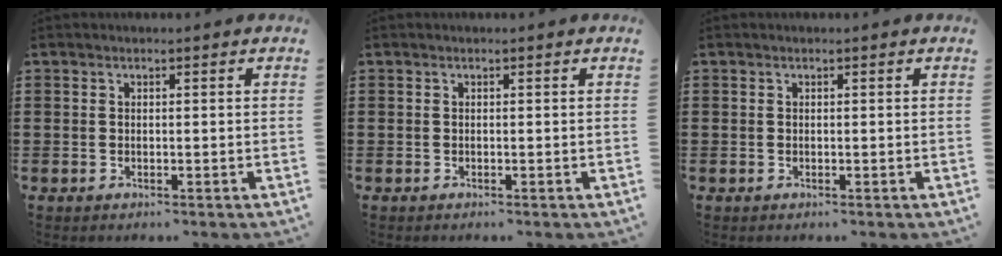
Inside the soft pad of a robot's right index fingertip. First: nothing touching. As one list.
[{"total": 0.0}, {"total": 0.0}]